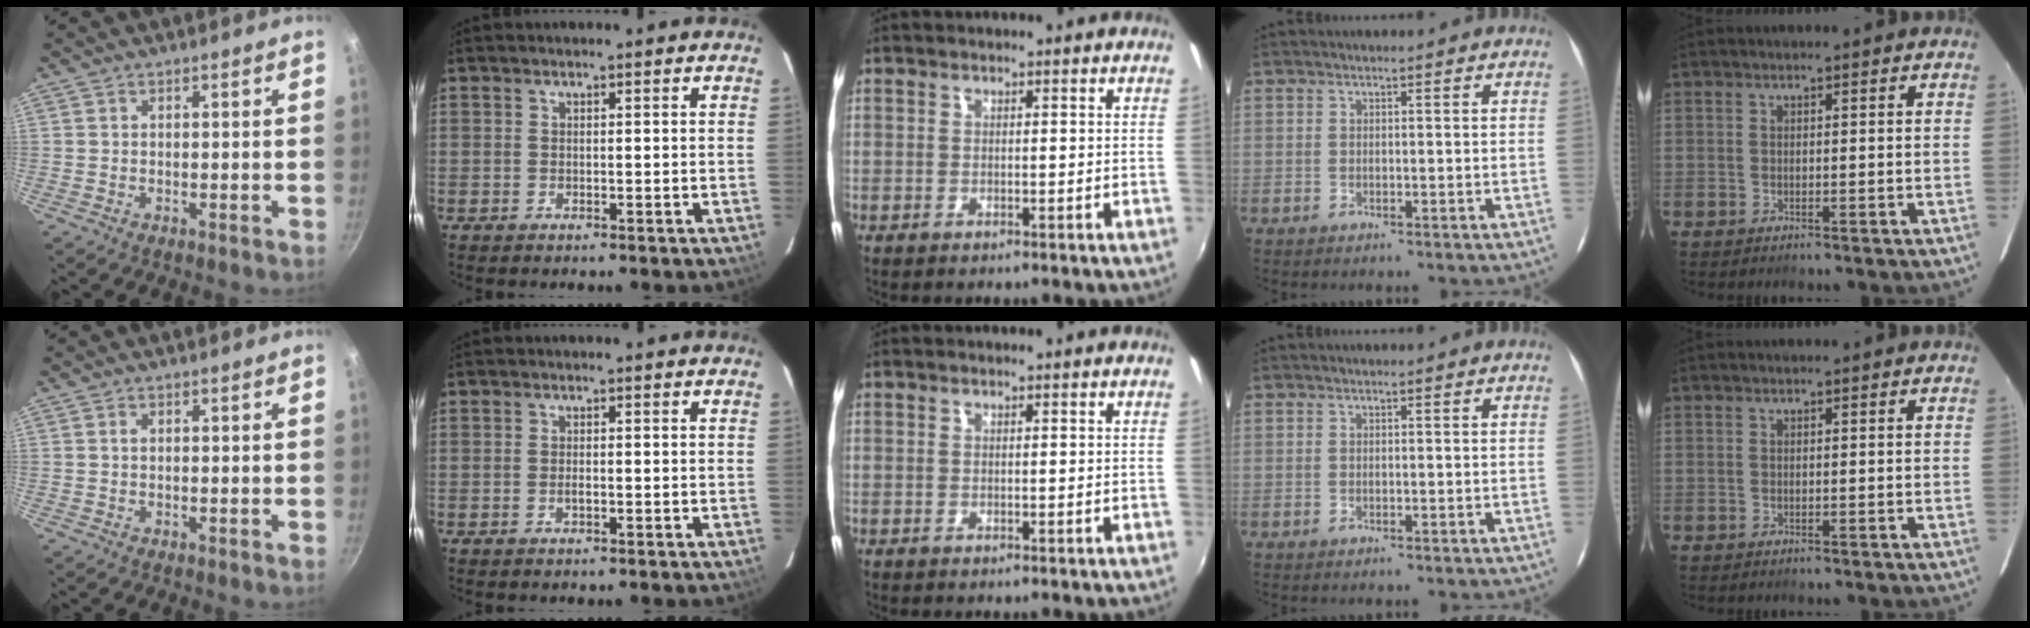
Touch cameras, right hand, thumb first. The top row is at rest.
{"thumb": {"total": 0.7, "force": [0.1, 0.5, 0.5], "torque": [-0.008, 0.003, 0.003]}, "index": {"total": 1.0, "force": [-0.4, 0.4, 0.8], "torque": [-0.016, 0.001, -0.007]}}